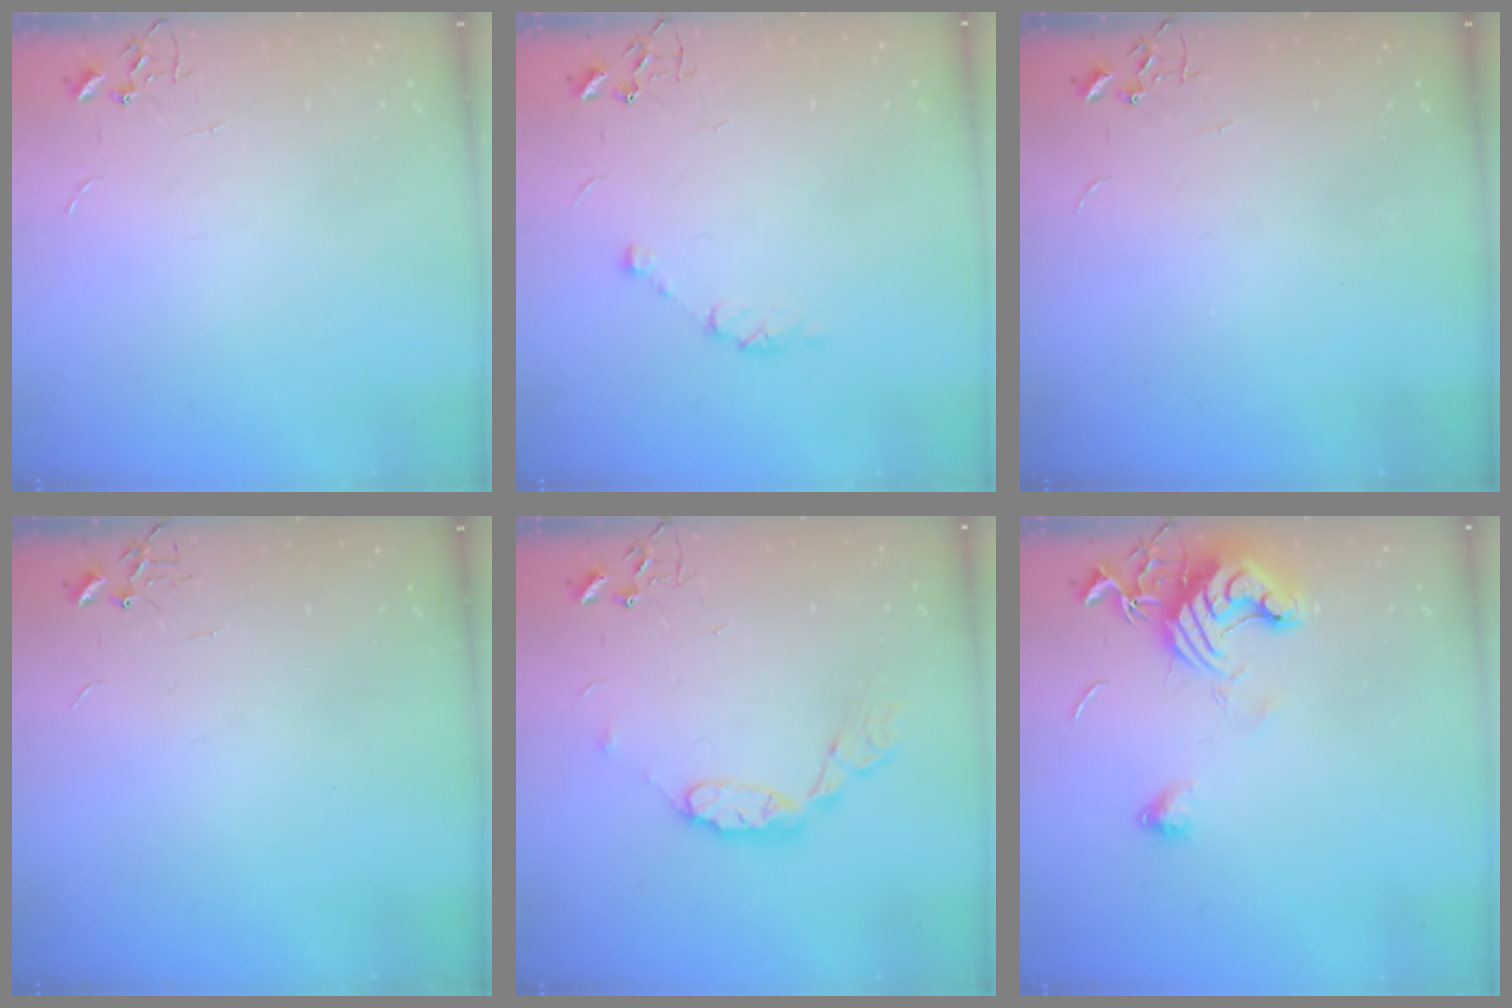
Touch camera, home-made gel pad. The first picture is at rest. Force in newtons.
{"total": 5.8, "press": 5.8, "slide": 0.8}
{"total": 0.0}
{"total": 0.0}
{"total": 8.7, "press": 8.7, "slide": 0.1}
{"total": 12.8, "press": 12.7, "slide": 1.6}